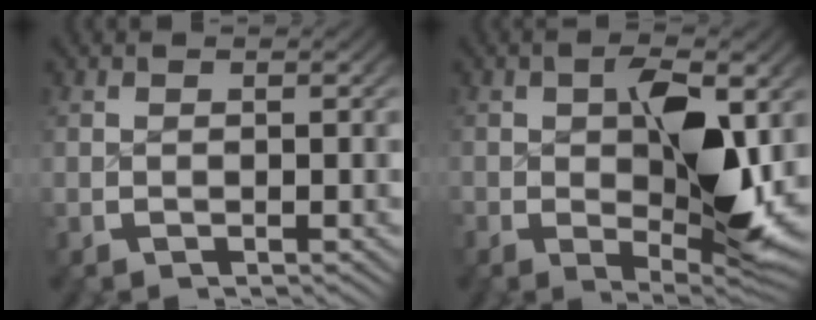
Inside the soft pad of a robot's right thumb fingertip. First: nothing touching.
{"total": 9.7, "force": [-0.6, 4.8, 8.5], "torque": [-0.137, -0.028, 0.006]}